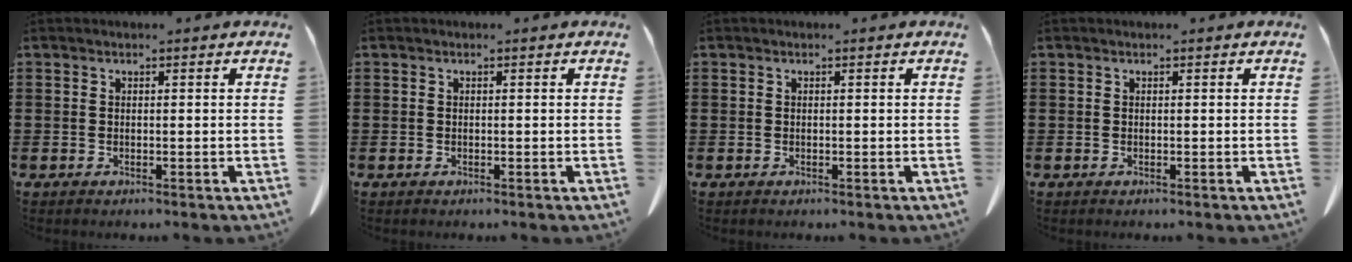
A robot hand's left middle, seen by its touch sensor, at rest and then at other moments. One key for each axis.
{"total": 0.0}
{"total": 0.0}
{"total": 0.0}